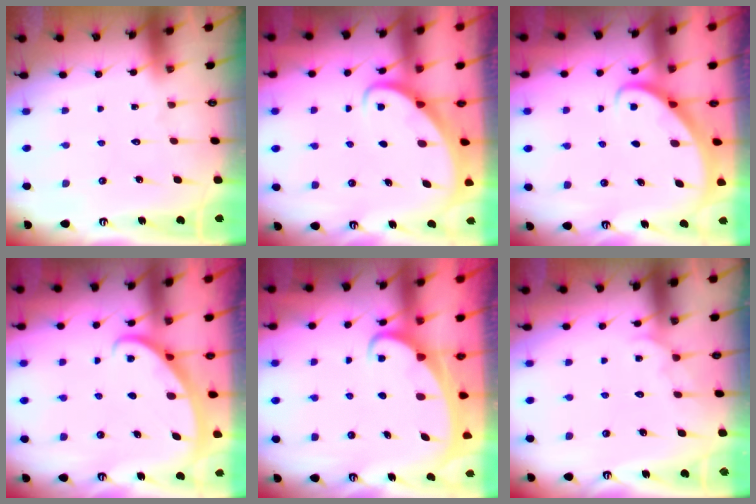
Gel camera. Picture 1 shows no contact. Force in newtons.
{"total": 2.1, "press": 2.1, "slide": 0.3}
{"total": 2.7, "press": 2.7, "slide": 0.2}
{"total": 2.3, "press": 2.3, "slide": 0.2}
{"total": 2.2, "press": 2.2, "slide": 0.2}
{"total": 3.0, "press": 3.0, "slide": 0.3}